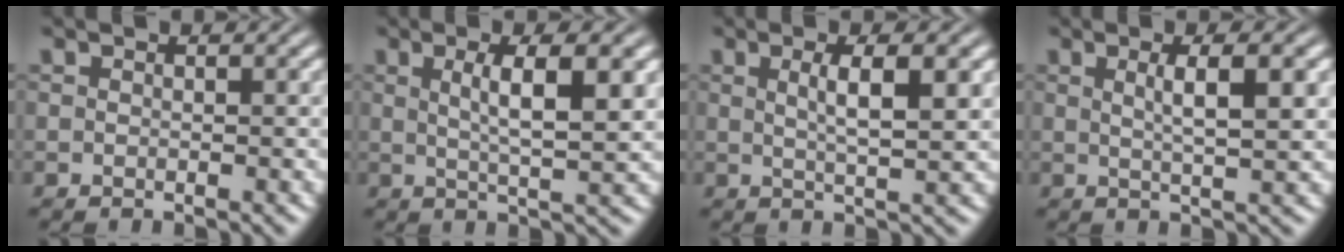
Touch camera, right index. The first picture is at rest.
{"total": 4.0, "force": [1.0, -0.9, 3.8], "torque": [-0.050, -0.002, 0.025]}
{"total": 3.2, "force": [1.0, -1.0, 2.9], "torque": [-0.037, -0.003, 0.024]}
{"total": 3.1, "force": [1.0, -1.1, 2.8], "torque": [-0.035, -0.002, 0.024]}